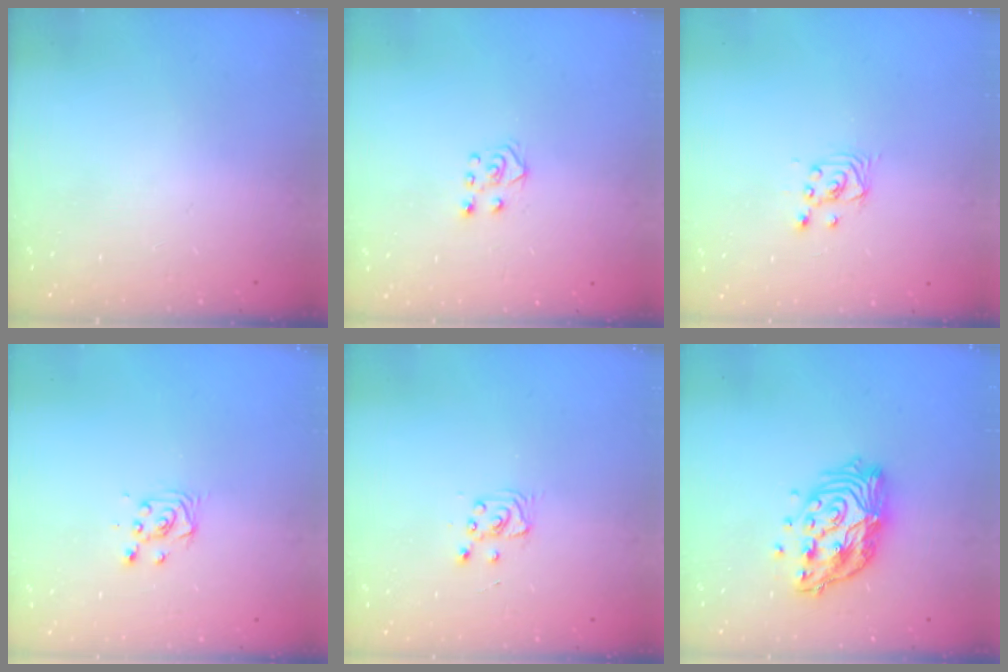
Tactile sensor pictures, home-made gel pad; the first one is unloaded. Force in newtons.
{"total": 5.2, "press": 5.2, "slide": 0.4}
{"total": 2.5, "press": 2.5, "slide": 0.2}
{"total": 3.8, "press": 3.7, "slide": 0.5}
{"total": 3.6, "press": 3.6, "slide": 0.4}
{"total": 16.8, "press": 16.7, "slide": 1.5}